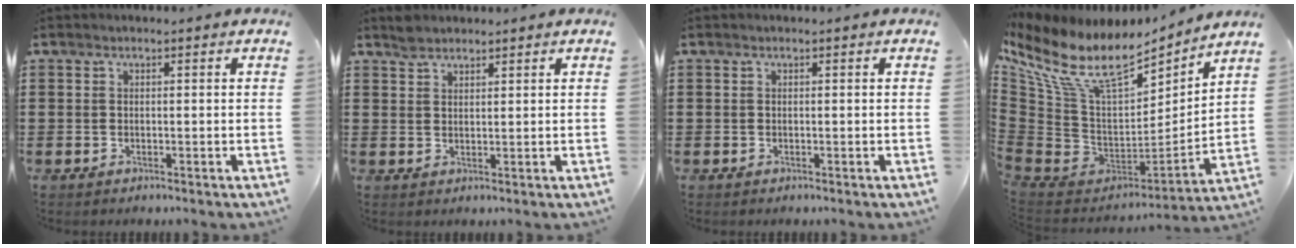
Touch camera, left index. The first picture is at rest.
{"total": 2.2, "force": [2.0, 0.8, 0.4], "torque": [-0.013, 0.002, 0.040]}
{"total": 0.0}
{"total": 13.6, "force": [8.5, 5.7, 9.0], "torque": [-0.220, -0.061, 0.147]}